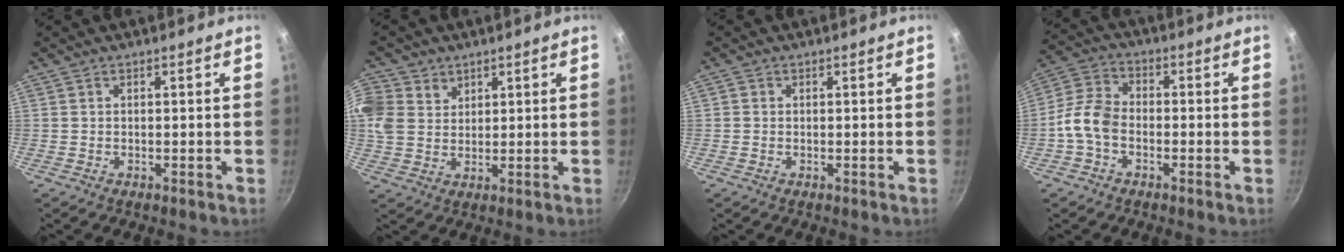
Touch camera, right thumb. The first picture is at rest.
{"total": 11.9, "force": [4.7, 9.9, 4.7], "torque": [-0.110, 0.014, 0.094]}
{"total": 0.6, "force": [0.0, 0.6, 0.1], "torque": [0.001, 0.002, -0.003]}
{"total": 7.3, "force": [-2.4, 4.9, 4.8], "torque": [-0.094, 0.034, -0.063]}